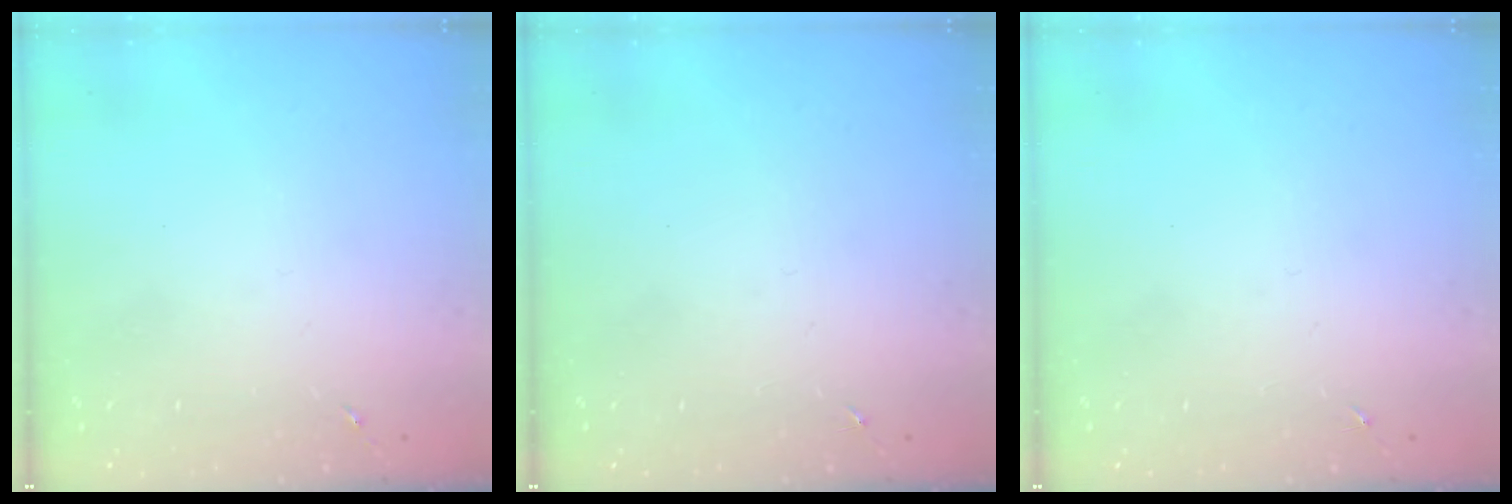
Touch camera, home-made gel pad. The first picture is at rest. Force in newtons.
{"total": 0.0}
{"total": 0.0}